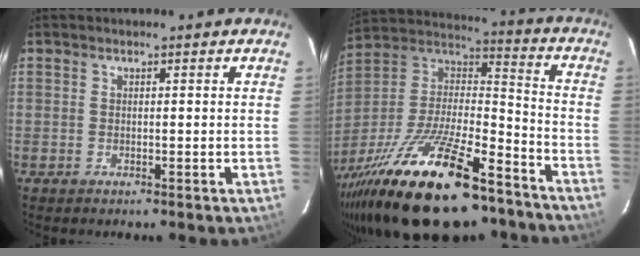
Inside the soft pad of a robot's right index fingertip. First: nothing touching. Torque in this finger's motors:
{"motor_torque": [1.50, -0.64, 1.05, 0.21]}